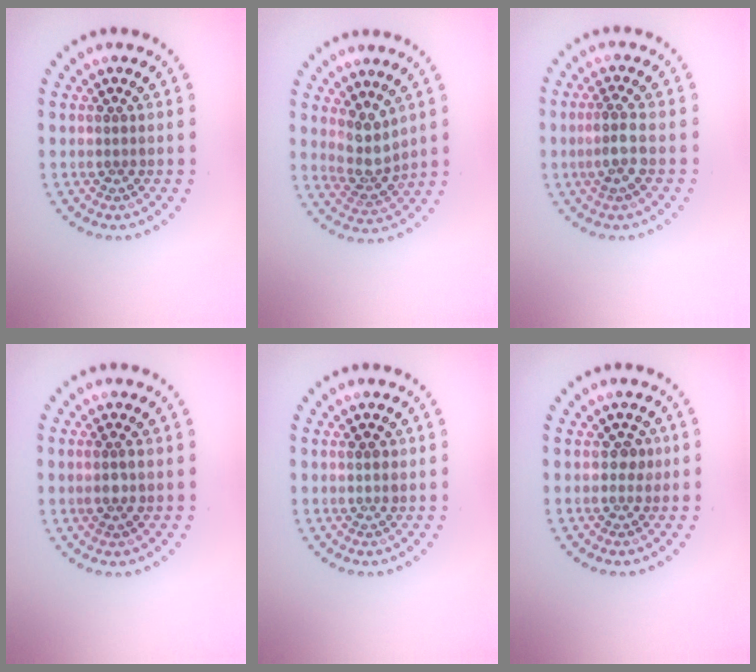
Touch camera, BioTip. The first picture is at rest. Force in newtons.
{"total": 3.0, "press": 2.3, "slide": 1.9}
{"total": 1.9, "press": 1.6, "slide": 1.0}
{"total": 1.5, "press": 1.3, "slide": 0.6}
{"total": 1.0, "press": 1.0, "slide": 0.3}
{"total": 1.1, "press": 1.0, "slide": 0.4}